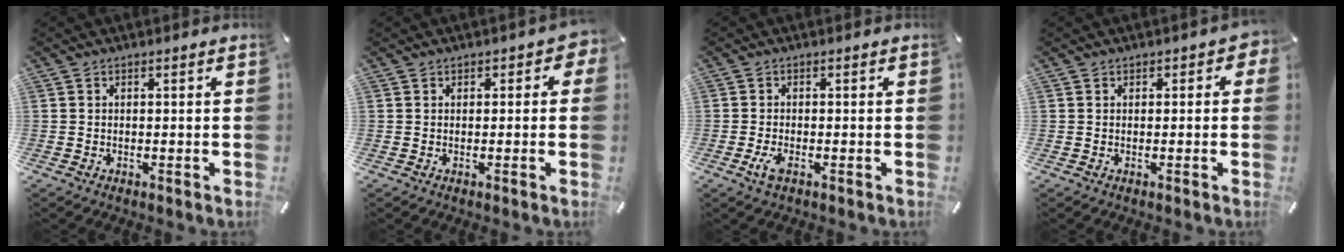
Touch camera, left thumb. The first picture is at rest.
{"total": 1.9, "force": [0.4, 1.6, 1.0], "torque": [0.006, -0.004, 0.002]}
{"total": 2.7, "force": [-0.9, 0.8, 2.4], "torque": [-0.060, -0.008, -0.020]}
{"total": 1.4, "force": [0.3, 1.3, 0.6], "torque": [0.005, -0.001, 0.000]}